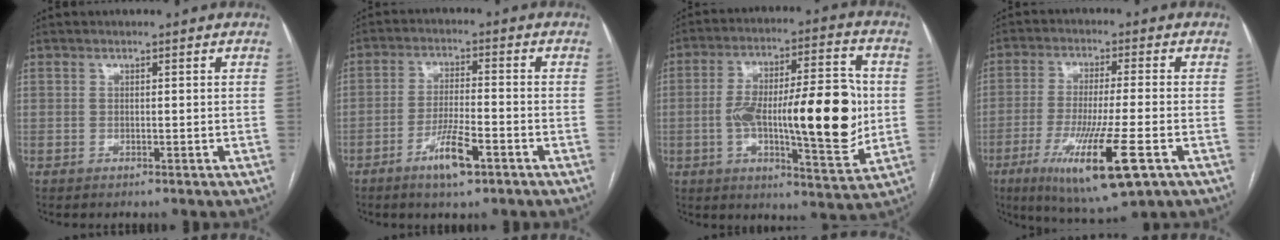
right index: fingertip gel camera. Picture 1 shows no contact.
{"total": 6.8, "force": [-3.9, 1.0, 5.6], "torque": [-0.109, -0.006, -0.067]}
{"total": 20.5, "force": [-1.0, 5.1, 19.8], "torque": [-0.312, 0.016, -0.009]}
{"total": 14.2, "force": [-6.1, 1.1, 12.8], "torque": [-0.243, -0.040, -0.098]}